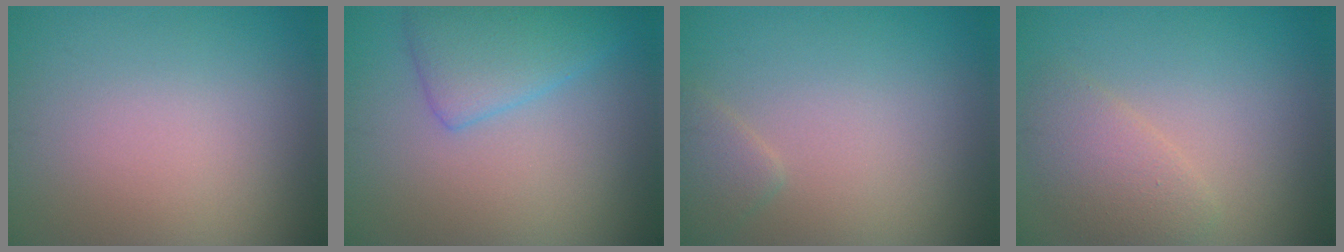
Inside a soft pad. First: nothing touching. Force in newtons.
{"total": 4.0, "press": 4.0, "slide": 0.1}
{"total": 1.6, "press": 1.6, "slide": 0.1}
{"total": 2.7, "press": 2.7, "slide": 0.2}